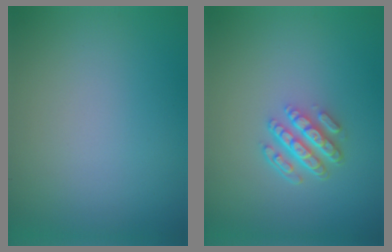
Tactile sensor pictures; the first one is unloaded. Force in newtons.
{"total": 4.3, "press": 3.1, "slide": 3.0}